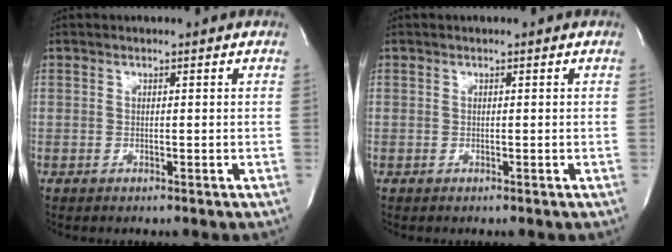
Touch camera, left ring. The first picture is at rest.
{"total": 0.0}